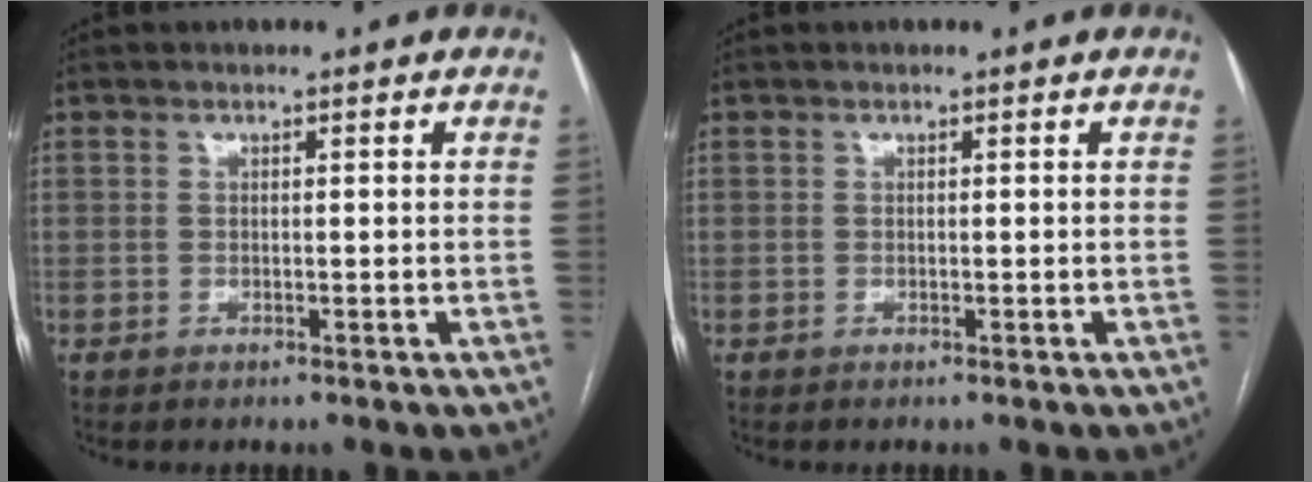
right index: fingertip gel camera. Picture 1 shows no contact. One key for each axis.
{"total": 0.0}